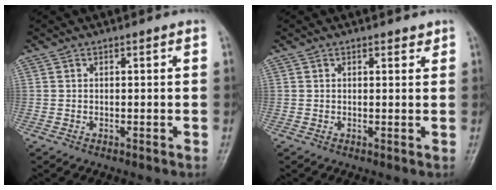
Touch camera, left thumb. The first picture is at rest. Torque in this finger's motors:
{"motor_torque": [-0.19, 0.00, -0.04, -0.11, -0.03]}